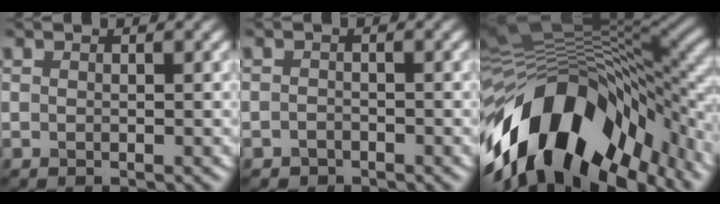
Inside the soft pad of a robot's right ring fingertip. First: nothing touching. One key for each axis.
{"total": 0.9, "fx": -0.7, "fy": 0.6, "fz": 0.1, "tx": 0.001, "ty": 0.002, "tz": -0.013}
{"total": 16.9, "fx": -7.3, "fy": 8.0, "fz": 13.0, "tx": -0.228, "ty": -0.008, "tz": -0.130}